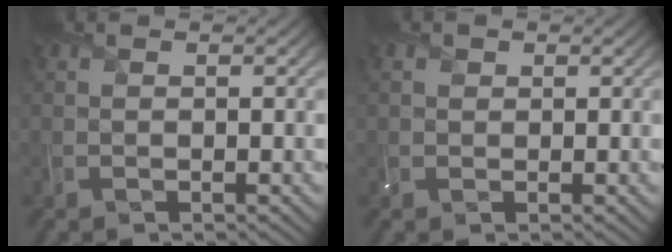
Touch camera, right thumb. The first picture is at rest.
{"total": 1.1, "force": [0.3, 1.0, 0.4], "torque": [-0.012, -0.001, 0.007]}